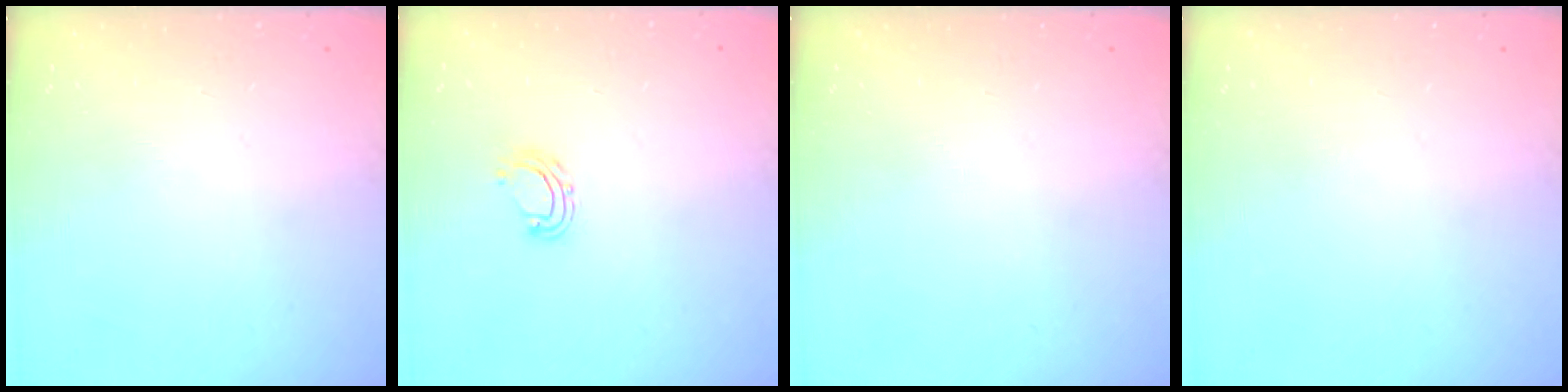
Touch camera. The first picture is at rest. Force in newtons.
{"total": 6.1, "press": 6.0, "slide": 1.1}
{"total": 0.0}
{"total": 0.0}